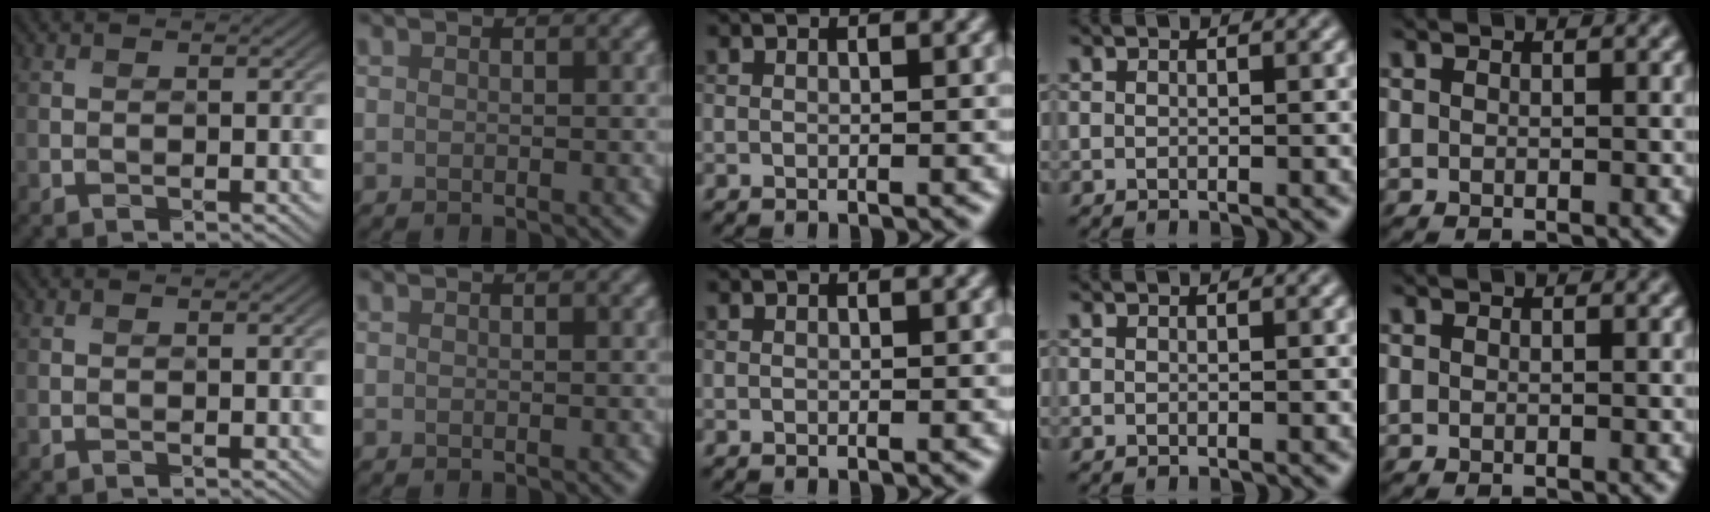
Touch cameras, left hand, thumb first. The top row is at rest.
{}